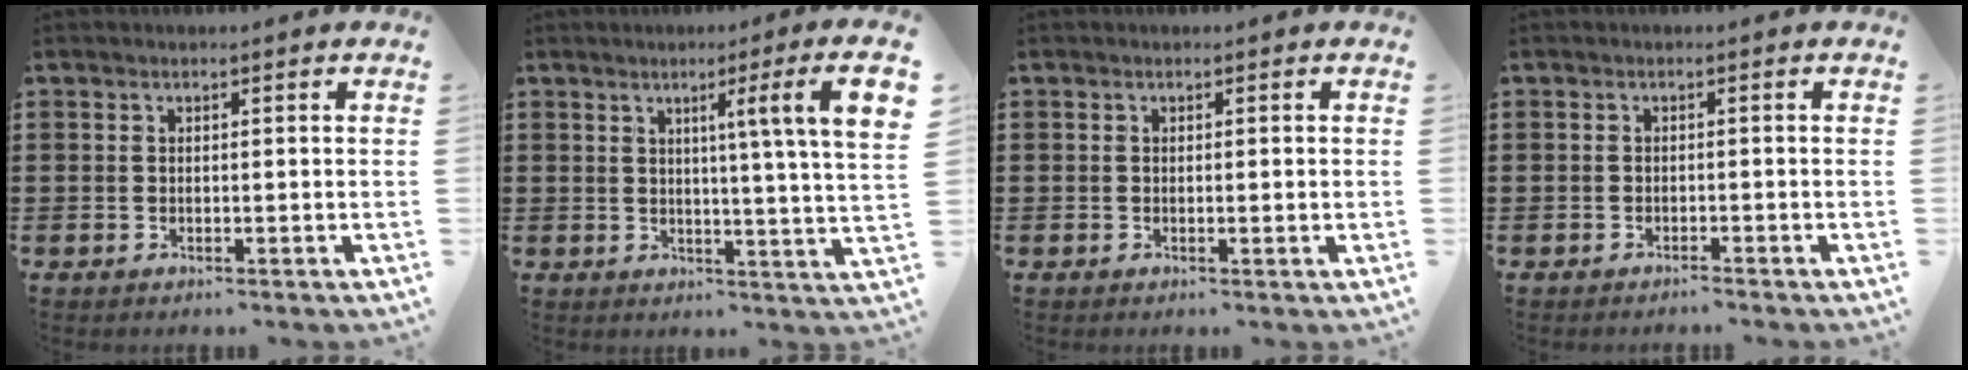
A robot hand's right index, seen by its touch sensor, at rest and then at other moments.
{"total": 7.8, "force": [3.3, -1.3, 7.0], "torque": [-0.116, -0.018, 0.043]}
{"total": 0.6, "force": [0.0, 0.0, 0.6], "torque": [-0.011, -0.002, 0.001]}
{"total": 0.9, "force": [-0.8, -0.1, 0.1], "torque": [-0.005, -0.002, -0.017]}